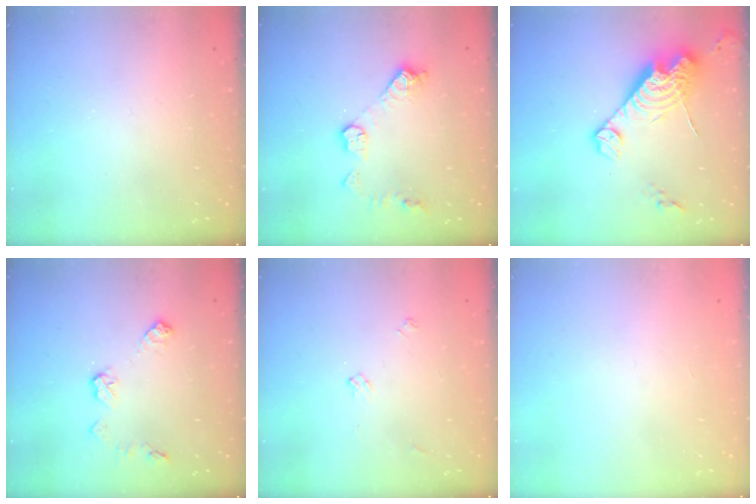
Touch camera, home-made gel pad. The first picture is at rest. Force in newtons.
{"total": 9.8, "press": 9.8, "slide": 0.5}
{"total": 15.2, "press": 15.2, "slide": 1.3}
{"total": 8.4, "press": 8.4, "slide": 0.3}
{"total": 4.3, "press": 4.2, "slide": 0.7}
{"total": 0.0}